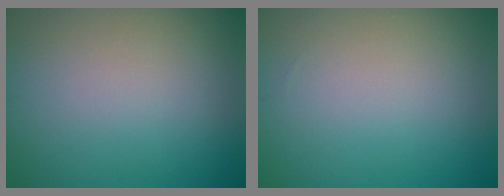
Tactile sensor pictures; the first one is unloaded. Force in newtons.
{"total": 0.0}